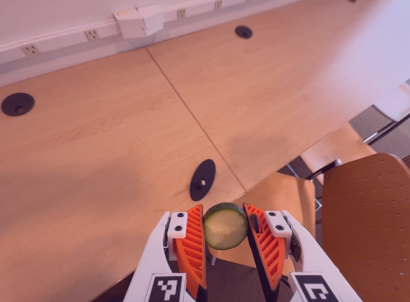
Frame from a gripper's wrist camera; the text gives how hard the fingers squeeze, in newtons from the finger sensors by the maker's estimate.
{"total": 8.7, "left": 9.0, "right": 8.4}